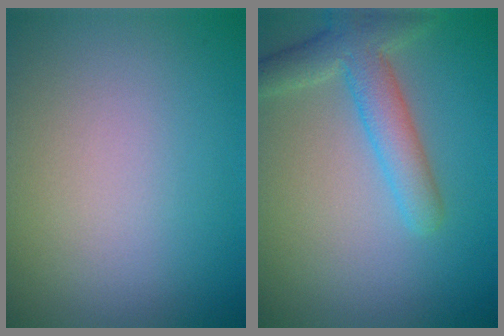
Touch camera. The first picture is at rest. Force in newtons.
{"total": 4.3, "press": 4.3, "slide": 0.3}